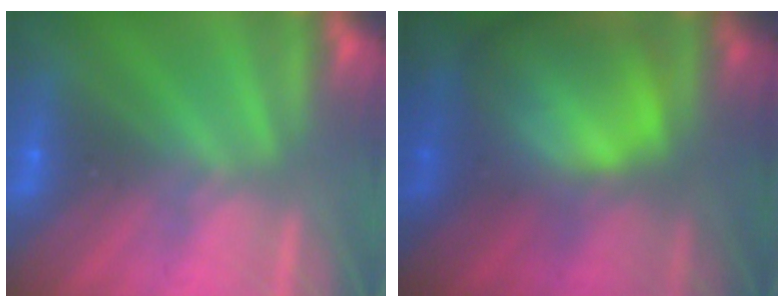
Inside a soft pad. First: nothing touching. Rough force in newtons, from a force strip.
{"total": 7.2}